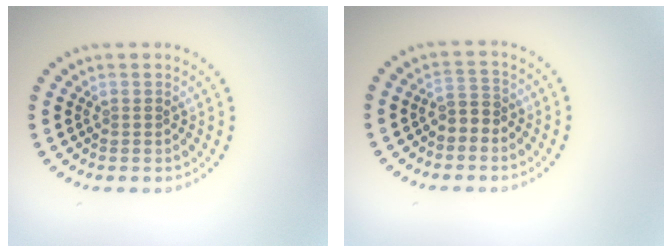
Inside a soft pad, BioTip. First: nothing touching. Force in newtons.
{"total": 1.8, "press": 1.6, "slide": 0.9}